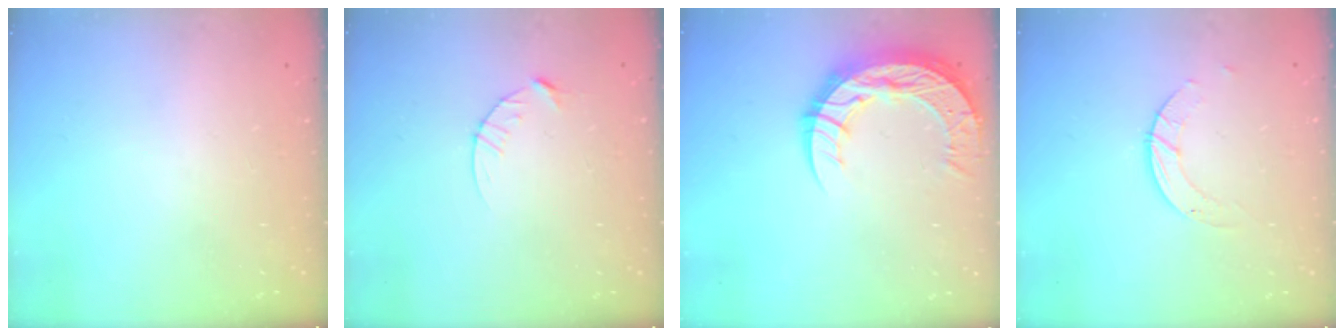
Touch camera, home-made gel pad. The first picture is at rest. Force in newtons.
{"total": 4.1, "press": 4.1, "slide": 0.5}
{"total": 15.4, "press": 15.3, "slide": 1.2}
{"total": 2.8, "press": 2.8, "slide": 0.3}